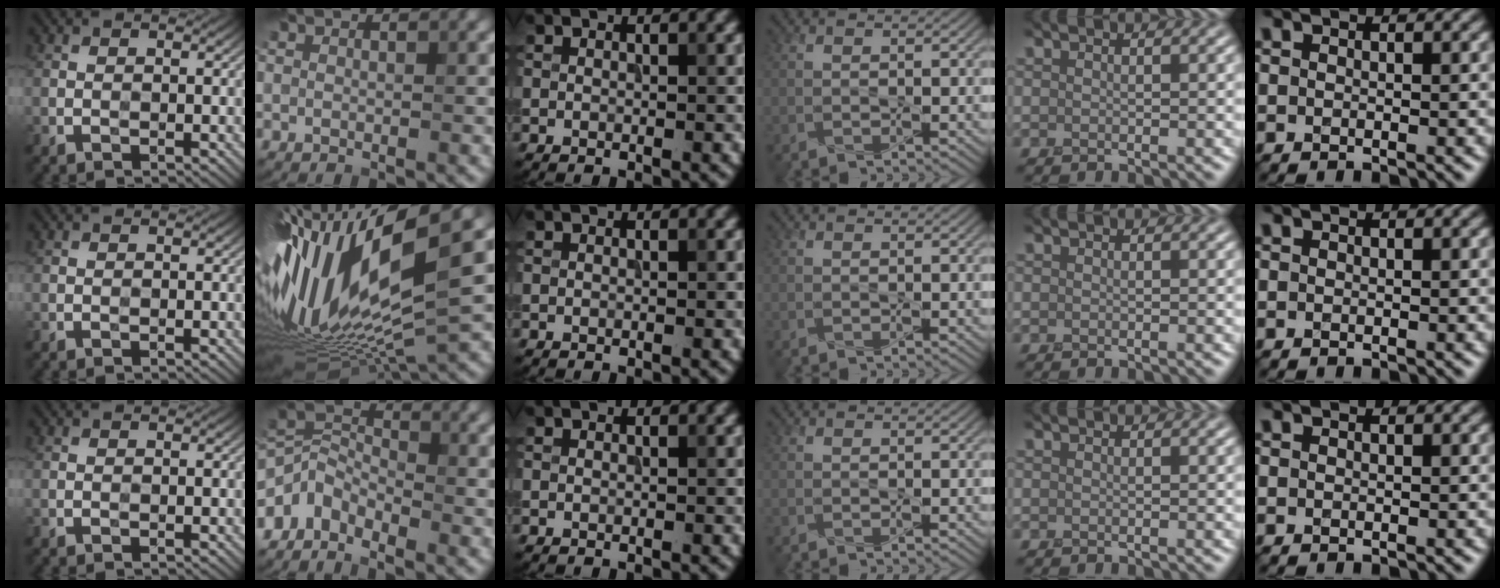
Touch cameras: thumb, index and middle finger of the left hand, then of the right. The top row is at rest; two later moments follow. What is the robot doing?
{"motion": "press", "object": "sticky note"}